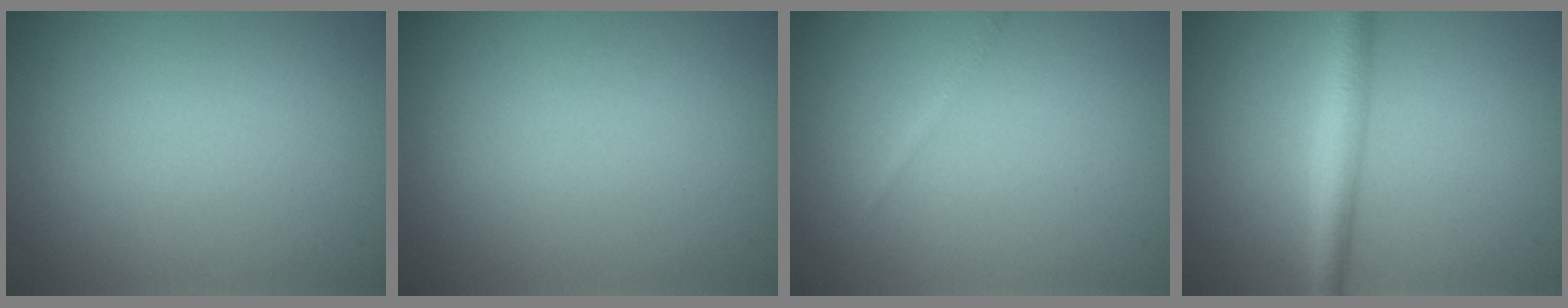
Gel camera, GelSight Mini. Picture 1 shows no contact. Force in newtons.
{"total": 0.0}
{"total": 0.7, "press": 0.7, "slide": 0.0}
{"total": 3.6, "press": 3.6, "slide": 0.2}